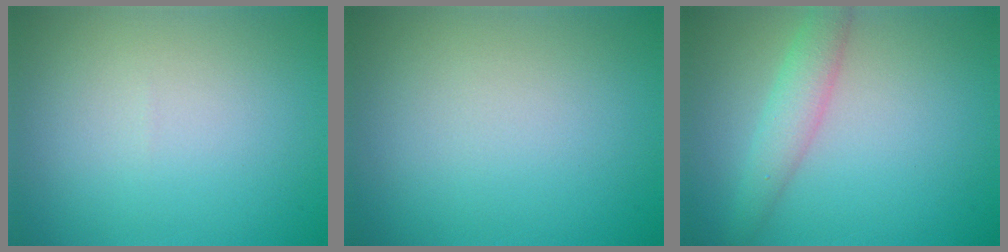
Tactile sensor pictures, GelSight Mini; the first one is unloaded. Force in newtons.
{"total": 0.0}
{"total": 2.8, "press": 2.8, "slide": 0.0}